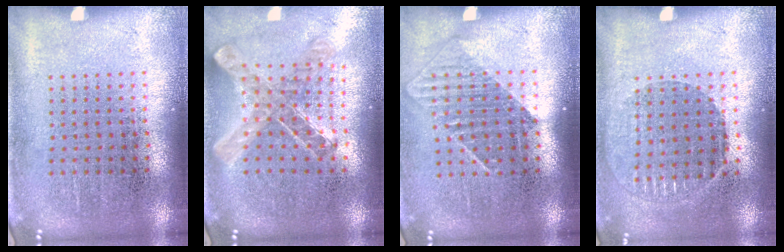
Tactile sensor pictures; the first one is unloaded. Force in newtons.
{"total": 1.0, "press": 1.0, "slide": 0.1}
{"total": 1.3, "press": 0.9, "slide": 0.8}
{"total": 1.0, "press": 0.9, "slide": 0.4}